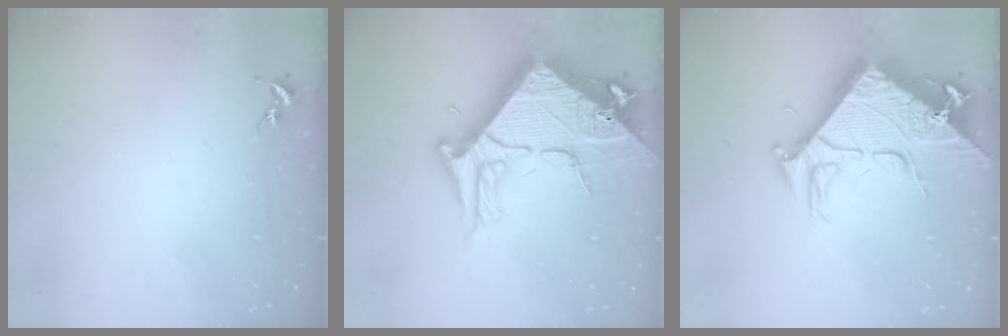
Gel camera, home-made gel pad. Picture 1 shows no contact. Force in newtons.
{"total": 13.0, "press": 12.9, "slide": 1.4}
{"total": 9.8, "press": 9.8, "slide": 1.1}